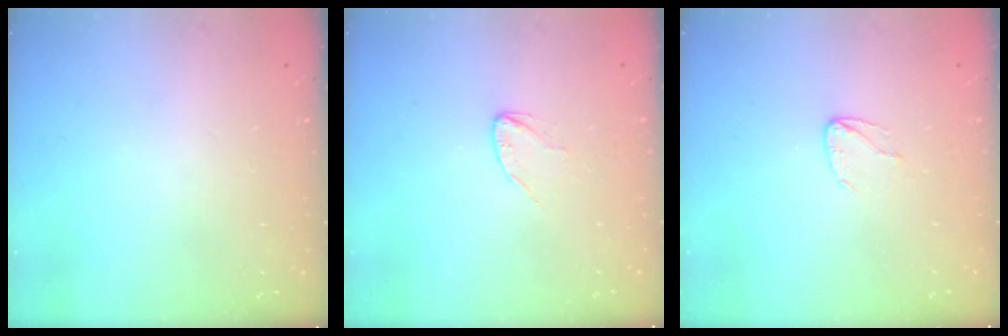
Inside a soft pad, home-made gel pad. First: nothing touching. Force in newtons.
{"total": 2.9, "press": 2.9, "slide": 0.2}
{"total": 4.5, "press": 4.5, "slide": 0.4}